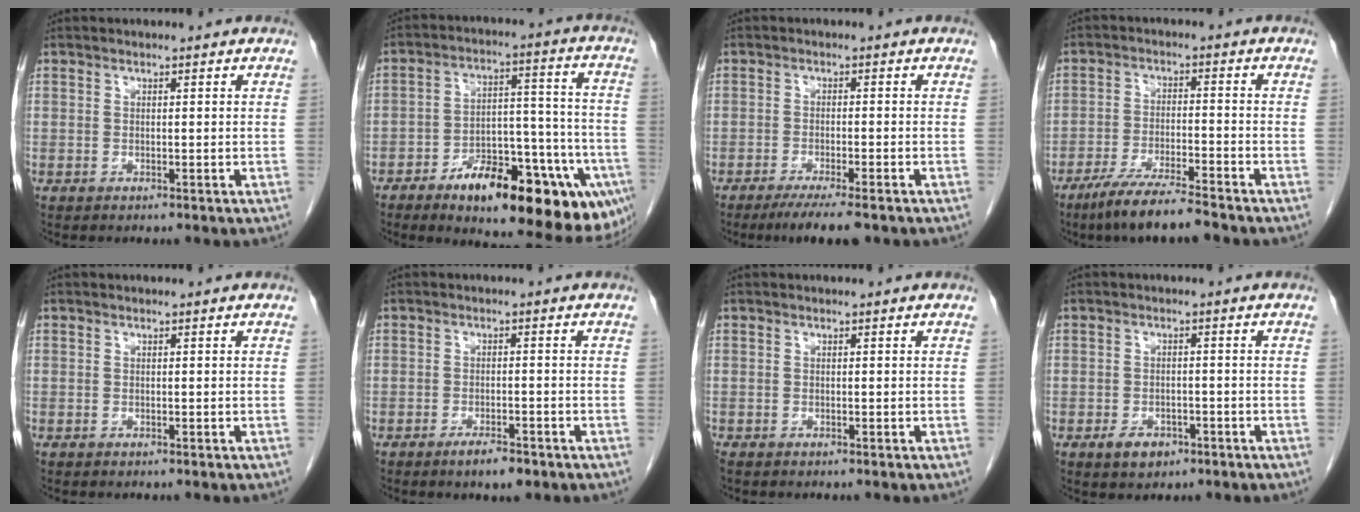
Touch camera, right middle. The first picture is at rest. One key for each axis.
{"total": 22.8, "fx": -13.5, "fy": 7.2, "fz": 16.9, "tx": -0.155, "ty": 0.039, "tz": -0.191}
{"total": 6.7, "fx": -4.9, "fy": 0.6, "fz": 4.4, "tx": -0.061, "ty": -0.014, "tz": -0.075}
{"total": 8.8, "fx": -6.9, "fy": 0.4, "fz": 5.4, "tx": -0.096, "ty": -0.024, "tz": -0.126}
{"total": 0.0}
{"total": 3.4, "fx": -2.4, "fy": 0.8, "fz": 2.3, "tx": -0.042, "ty": -0.001, "tz": -0.037}
{"total": 0.6, "fx": -0.5, "fy": 0.2, "fz": 0.2, "tx": -0.009, "ty": -0.001, "tz": -0.012}
{"total": 3.5, "fx": -2.0, "fy": 2.1, "fz": 1.8, "tx": -0.029, "ty": 0.002, "tz": -0.024}